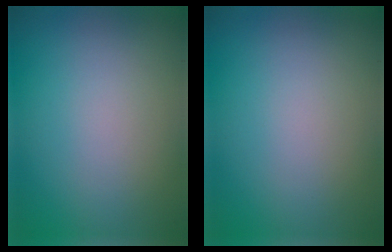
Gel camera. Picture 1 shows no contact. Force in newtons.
{"total": 0.0}